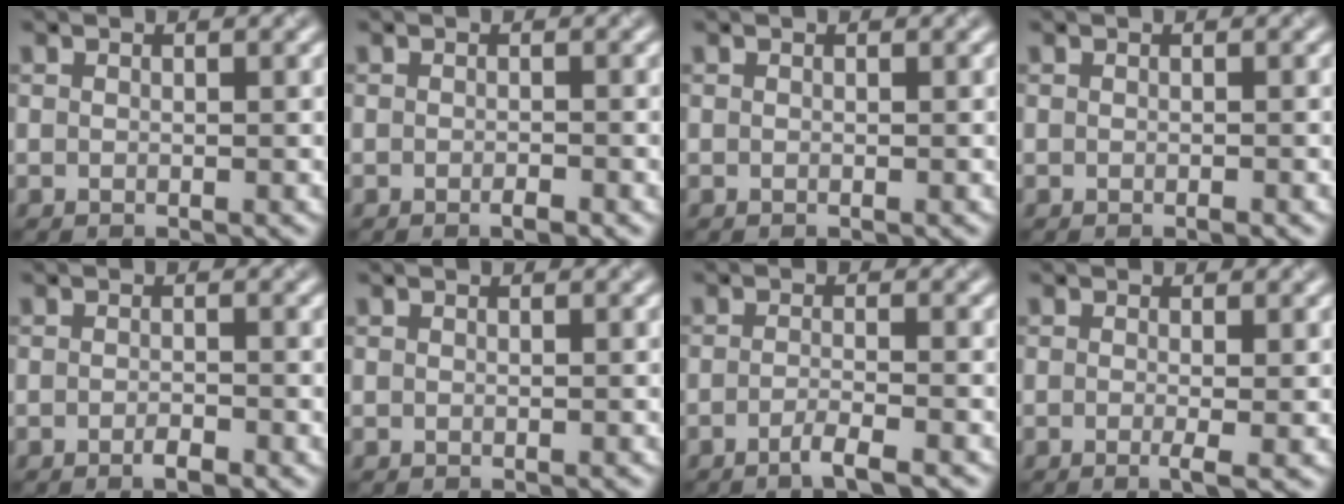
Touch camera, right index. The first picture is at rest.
{"total": 1.3, "force": [-0.8, 0.3, 0.9], "torque": [-0.012, -0.002, -0.011]}
{"total": 0.0}
{"total": 0.6, "force": [-0.3, 0.1, 0.5], "torque": [-0.005, -0.001, -0.004]}
{"total": 1.6, "force": [-1.0, 0.4, 1.2], "torque": [-0.018, 0.000, -0.016]}
{"total": 0.0}
{"total": 2.4, "force": [-1.6, 0.5, 1.7], "torque": [-0.026, 0.004, -0.039]}
{"total": 1.7, "force": [-0.4, 0.4, 1.6], "torque": [-0.029, -0.005, -0.004]}